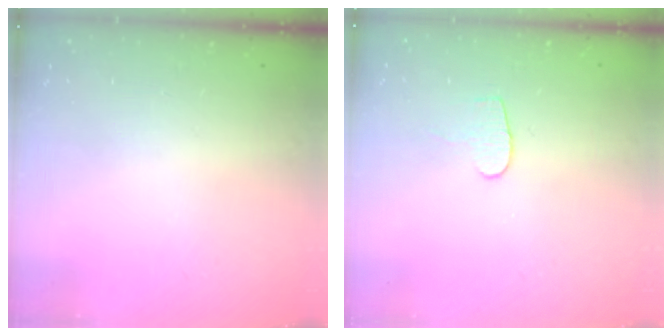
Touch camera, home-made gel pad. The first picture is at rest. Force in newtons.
{"total": 5.4, "press": 5.4, "slide": 0.6}